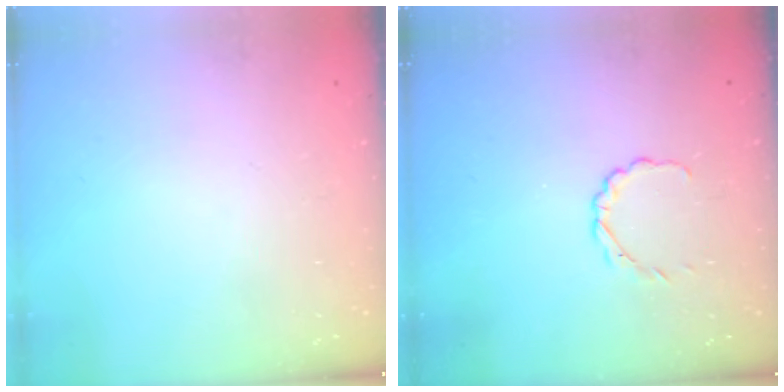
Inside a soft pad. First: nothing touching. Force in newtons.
{"total": 2.4, "press": 2.2, "slide": 0.9}